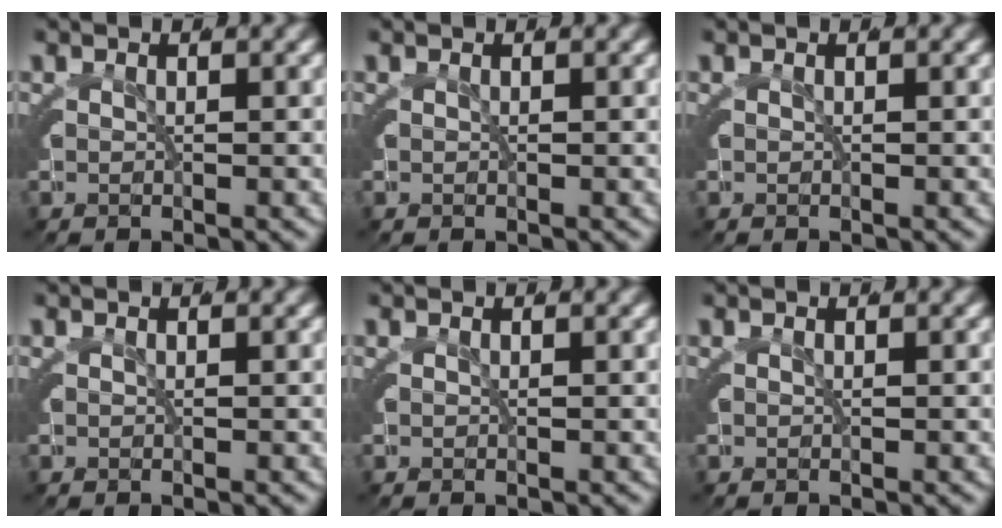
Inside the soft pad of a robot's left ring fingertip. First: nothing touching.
{"total": 0.0}
{"total": 0.0}
{"total": 0.0}
{"total": 0.0}
{"total": 0.0}